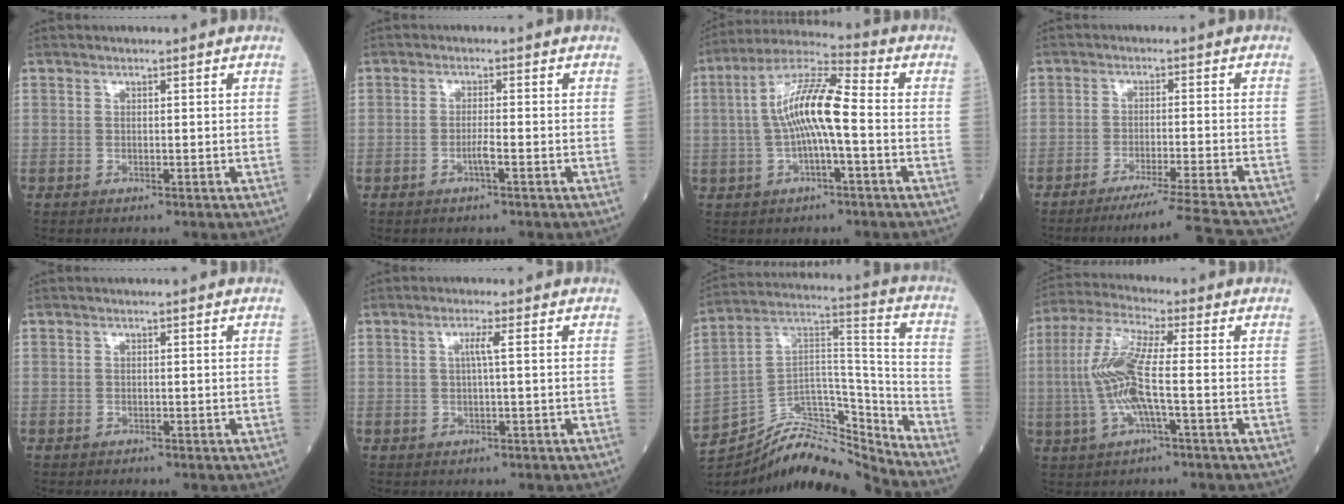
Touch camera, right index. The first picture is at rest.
{"total": 2.0, "force": [-0.9, -0.1, 1.8], "torque": [-0.036, -0.001, -0.018]}
{"total": 10.9, "force": [-0.5, 1.8, 10.8], "torque": [-0.208, 0.024, -0.015]}
{"total": 13.3, "force": [-12.3, -1.8, 4.7], "torque": [-0.047, -0.026, -0.179]}
{"total": 0.0}
{"total": 2.0, "force": [0.3, -0.4, 1.9], "torque": [-0.037, 0.001, 0.005]}
{"total": 16.7, "force": [-16.3, 2.0, 3.2], "torque": [-0.051, 0.069, -0.277]}
{"total": 10.4, "force": [-1.0, 1.1, 10.2], "torque": [-0.225, 0.009, -0.026]}